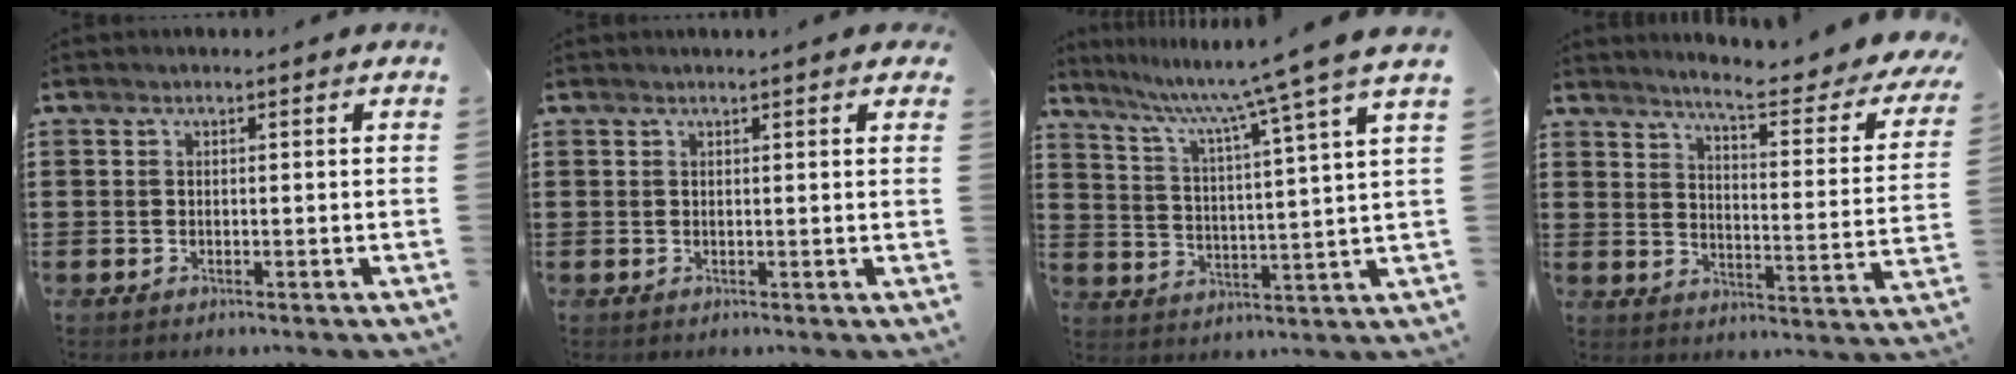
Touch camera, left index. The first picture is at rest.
{"total": 1.3, "force": [1.0, -0.1, 0.7], "torque": [-0.016, 0.000, 0.020]}
{"total": 8.5, "force": [7.3, -1.7, 4.1], "torque": [-0.111, -0.050, 0.112]}
{"total": 6.2, "force": [5.2, -0.2, 3.4], "torque": [-0.064, -0.050, 0.076]}